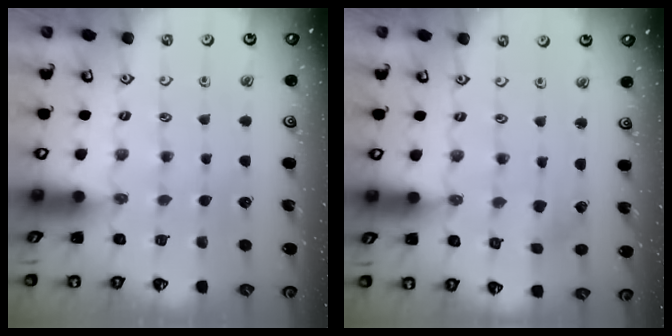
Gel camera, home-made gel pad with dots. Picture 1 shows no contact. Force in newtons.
{"total": 1.3, "press": 1.3, "slide": 0.2}